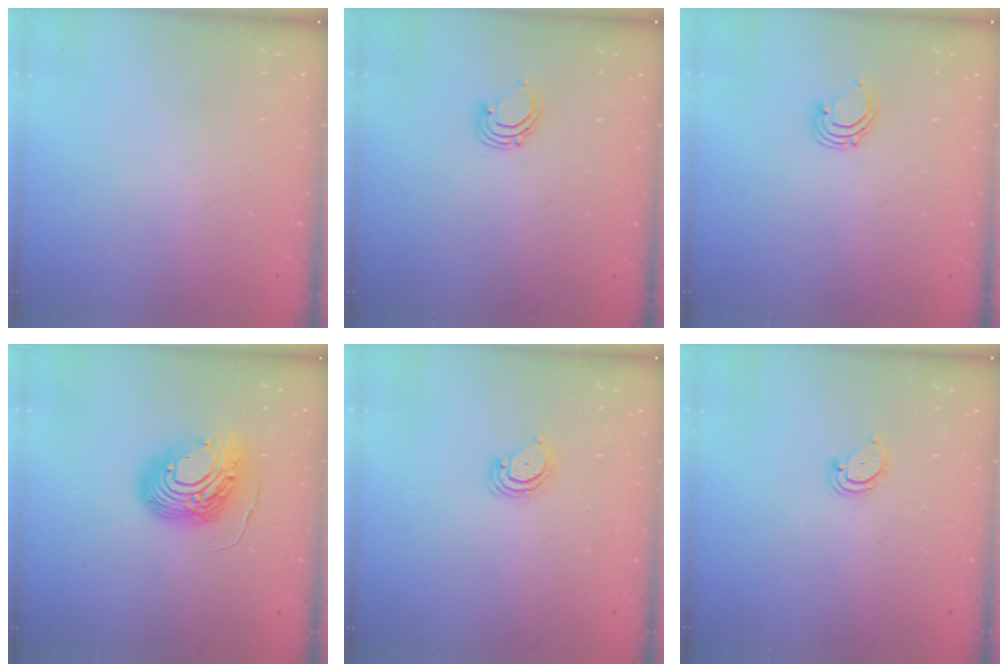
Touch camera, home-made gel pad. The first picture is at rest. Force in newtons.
{"total": 2.9, "press": 2.9, "slide": 0.2}
{"total": 2.9, "press": 2.9, "slide": 0.2}
{"total": 12.2, "press": 12.0, "slide": 2.4}
{"total": 3.8, "press": 3.8, "slide": 0.3}
{"total": 2.7, "press": 2.7, "slide": 0.2}